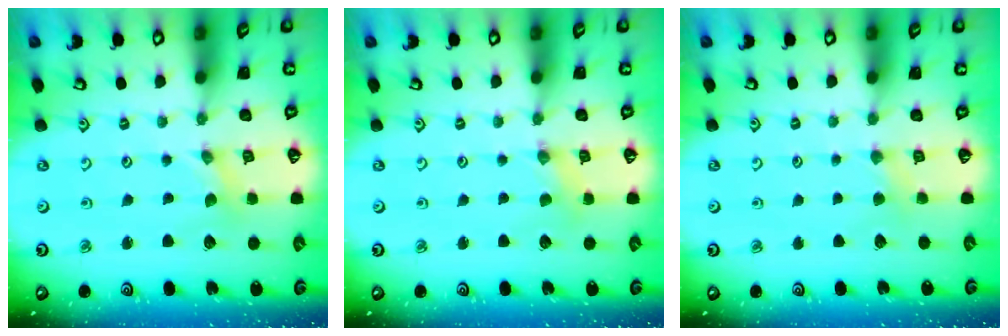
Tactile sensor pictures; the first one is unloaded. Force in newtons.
{"total": 1.3, "press": 1.2, "slide": 0.3}
{"total": 2.7, "press": 2.7, "slide": 0.5}